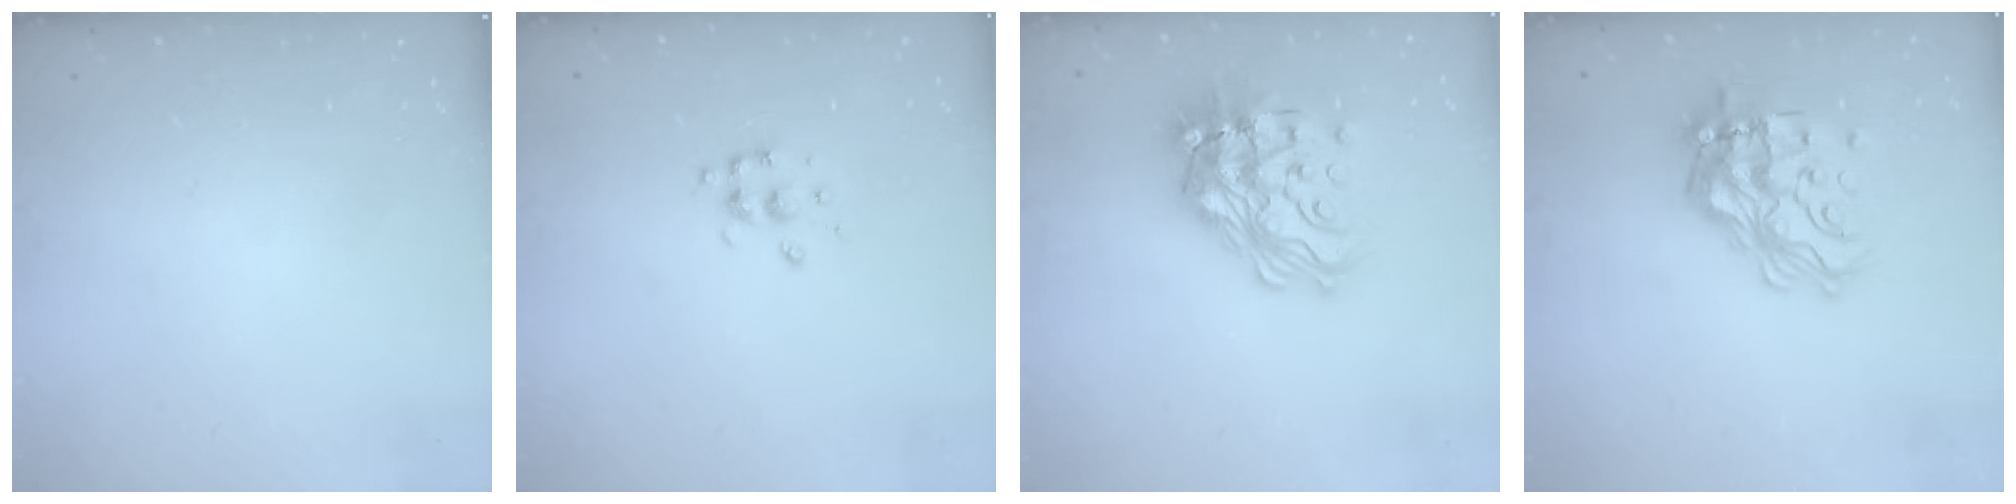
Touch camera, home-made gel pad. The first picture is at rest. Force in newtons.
{"total": 5.7, "press": 5.7, "slide": 0.5}
{"total": 22.3, "press": 22.2, "slide": 1.4}
{"total": 22.8, "press": 22.7, "slide": 2.4}